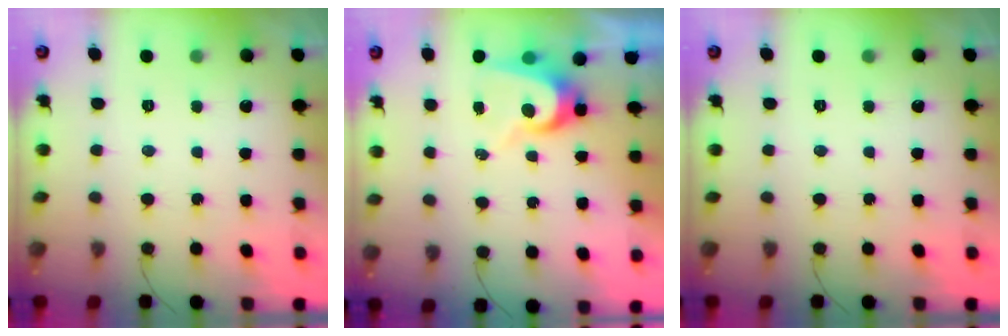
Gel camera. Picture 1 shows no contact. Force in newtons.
{"total": 6.4, "press": 6.4, "slide": 0.3}
{"total": 0.0}